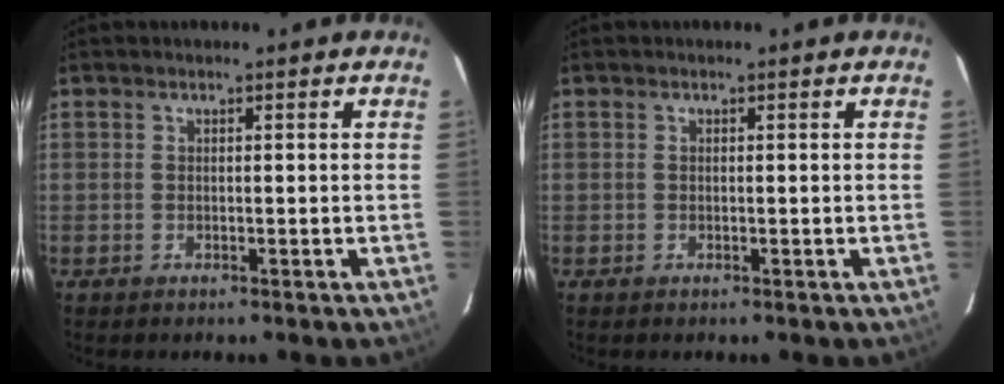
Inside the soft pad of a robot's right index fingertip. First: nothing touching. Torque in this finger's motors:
{"motor_torque": [-0.11, 0.08, -0.03, 0.00]}